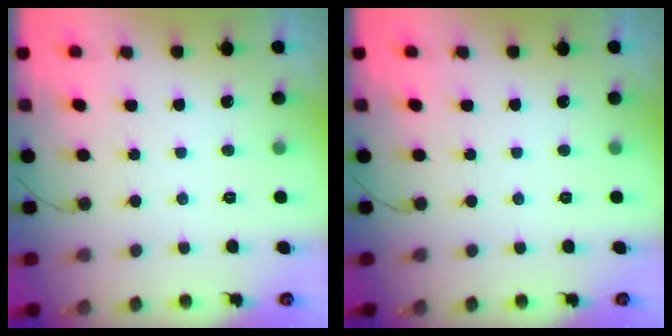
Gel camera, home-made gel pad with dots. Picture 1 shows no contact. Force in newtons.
{"total": 0.0}